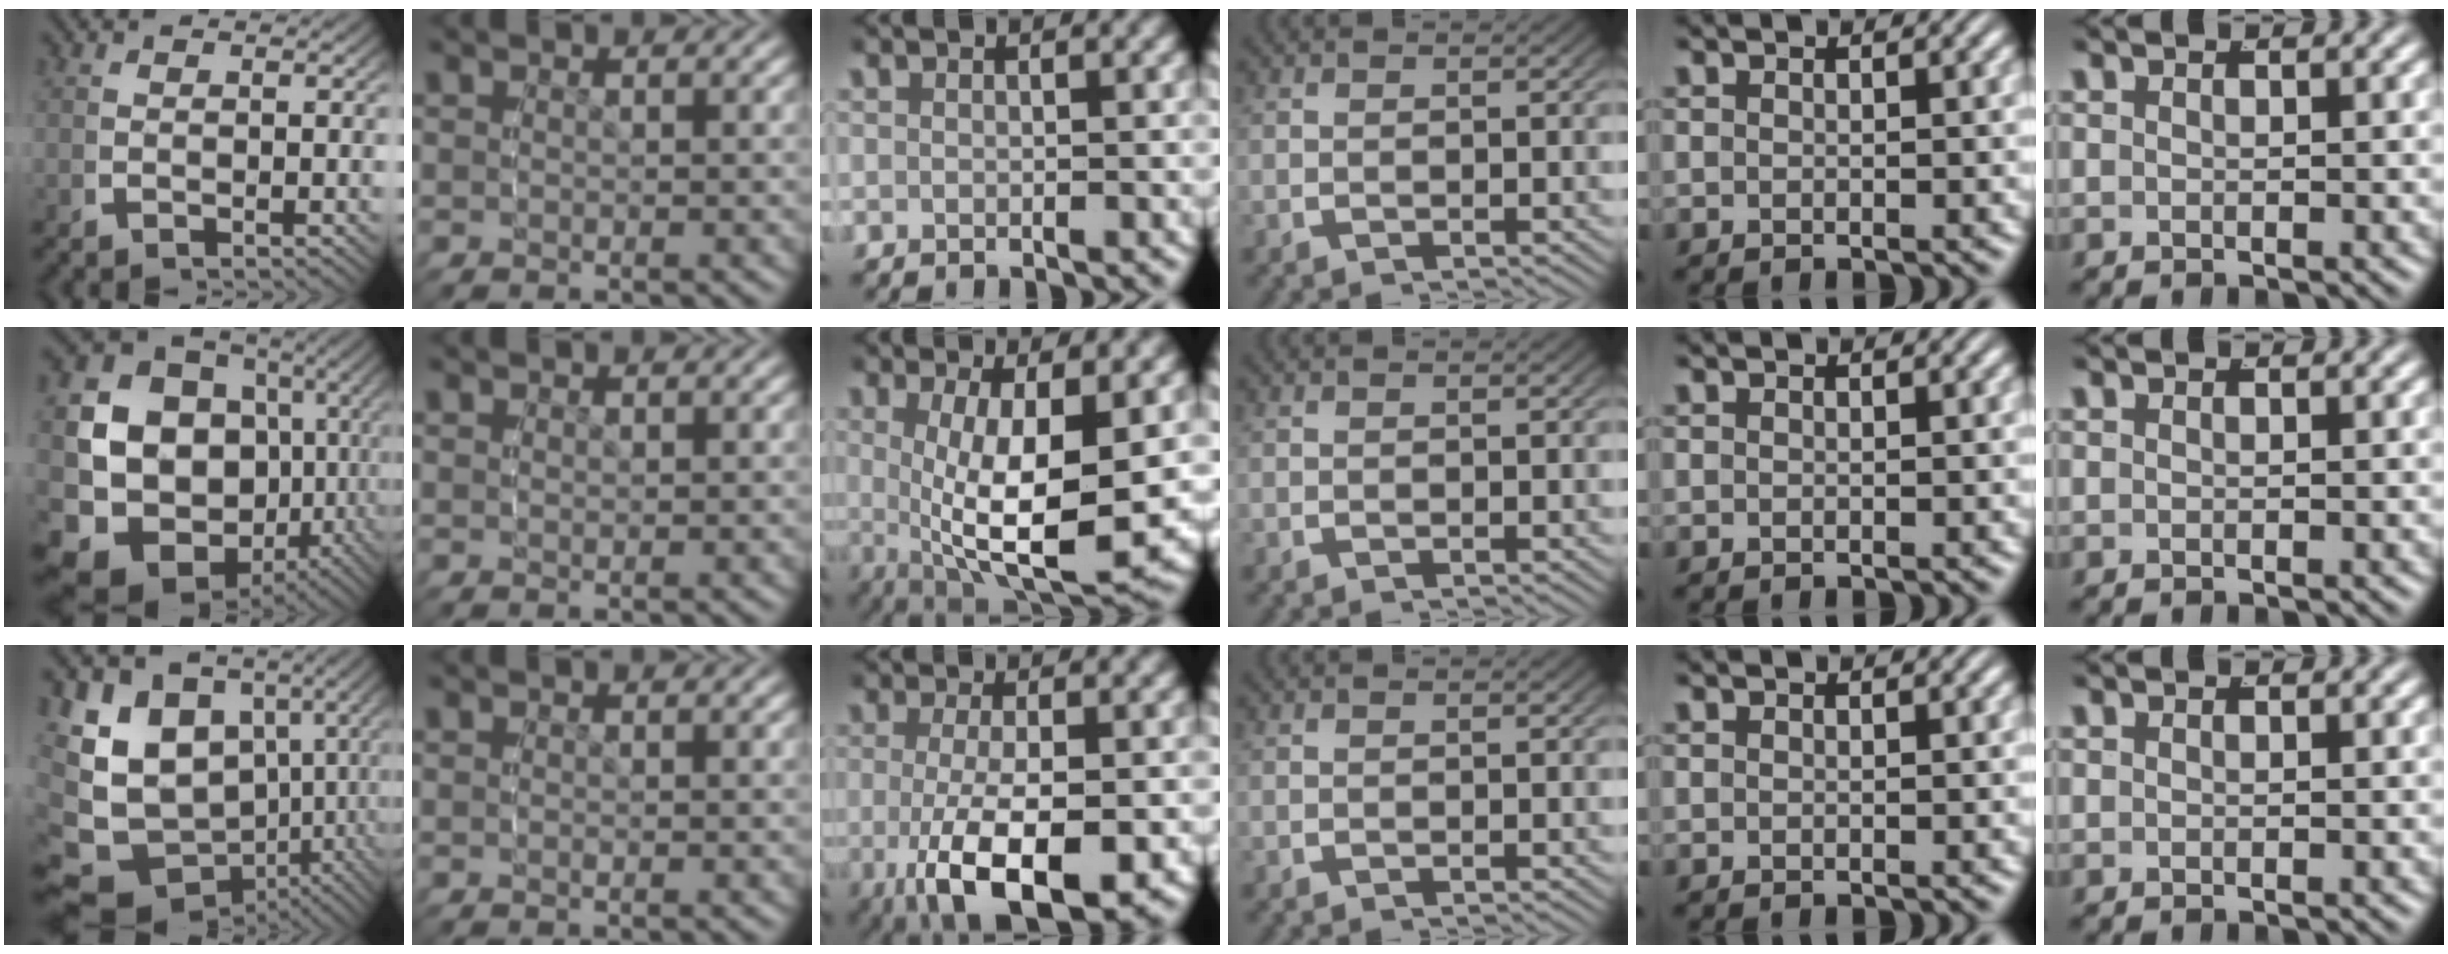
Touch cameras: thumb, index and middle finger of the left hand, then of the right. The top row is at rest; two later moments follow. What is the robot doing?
{"motion": "grasp_and_lifting", "object": "cloth"}